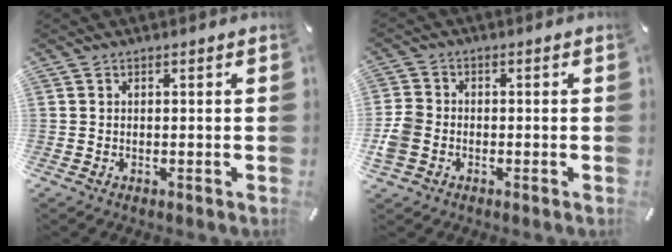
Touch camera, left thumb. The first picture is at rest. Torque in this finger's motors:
{"motor_torque": [0.65, 0.72, 0.32, -0.41, 0.07]}